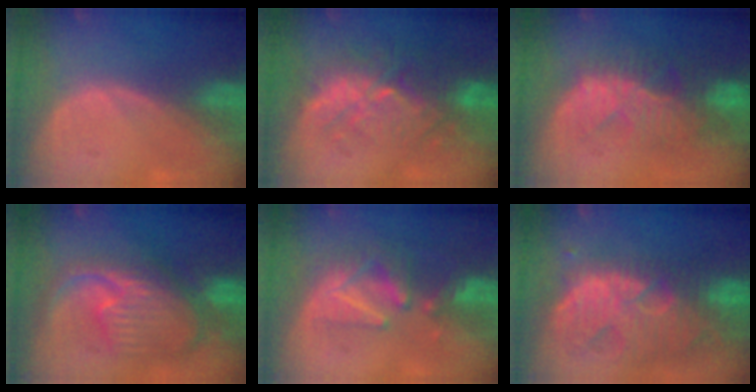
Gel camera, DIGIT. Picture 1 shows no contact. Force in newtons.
{"total": 10.0, "press": 9.3, "slide": 3.6}
{"total": 10.0, "press": 9.0, "slide": 4.2}
{"total": 11.8, "press": 10.2, "slide": 6.0}
{"total": 8.2, "press": 7.5, "slide": 3.3}
{"total": 13.7, "press": 11.6, "slide": 7.3}